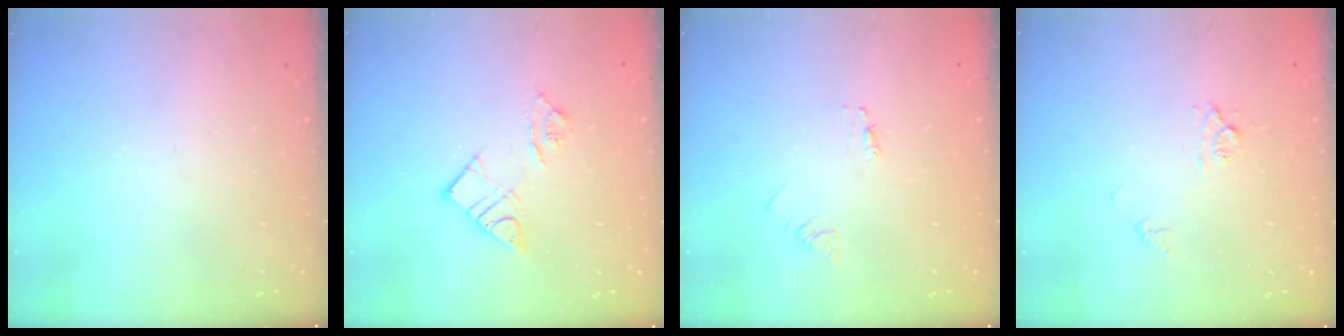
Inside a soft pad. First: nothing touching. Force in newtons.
{"total": 8.4, "press": 8.4, "slide": 0.6}
{"total": 2.1, "press": 2.1, "slide": 0.1}
{"total": 6.0, "press": 5.9, "slide": 0.5}